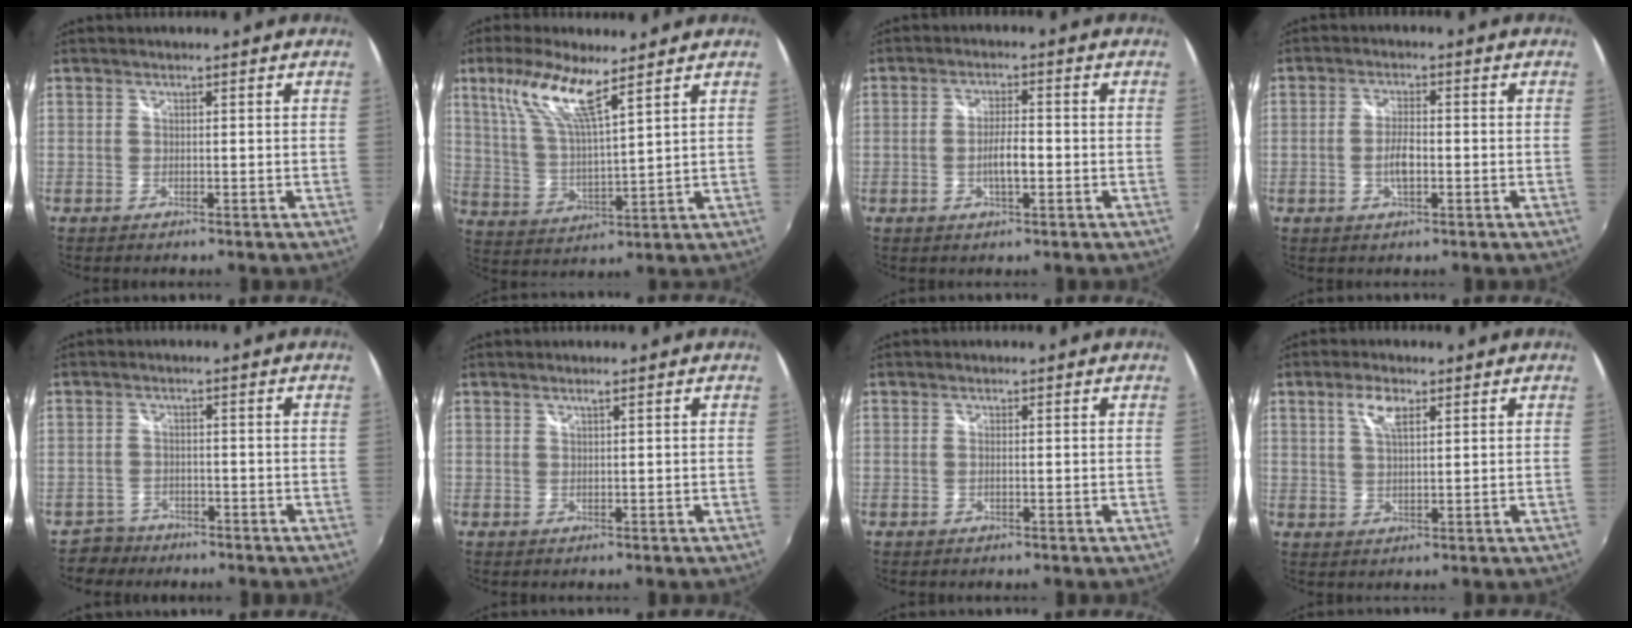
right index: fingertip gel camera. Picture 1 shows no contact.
{"total": 11.3, "force": [7.1, 2.2, 8.5], "torque": [-0.170, 0.005, 0.145]}
{"total": 4.0, "force": [-1.2, 1.1, 3.7], "torque": [-0.068, 0.000, -0.019]}
{"total": 4.0, "force": [-1.1, 1.5, 3.6], "torque": [-0.071, 0.001, -0.020]}
{"total": 3.7, "force": [-2.9, 2.2, -0.5], "torque": [-0.004, 0.010, -0.054]}
{"total": 0.6, "force": [0.4, -0.2, 0.4], "torque": [-0.006, 0.000, 0.007]}
{"total": 0.6, "force": [-0.1, 0.0, 0.6], "torque": [-0.013, 0.001, -0.004]}
{"total": 4.5, "force": [2.2, 1.7, 3.5], "torque": [-0.065, 0.006, 0.041]}